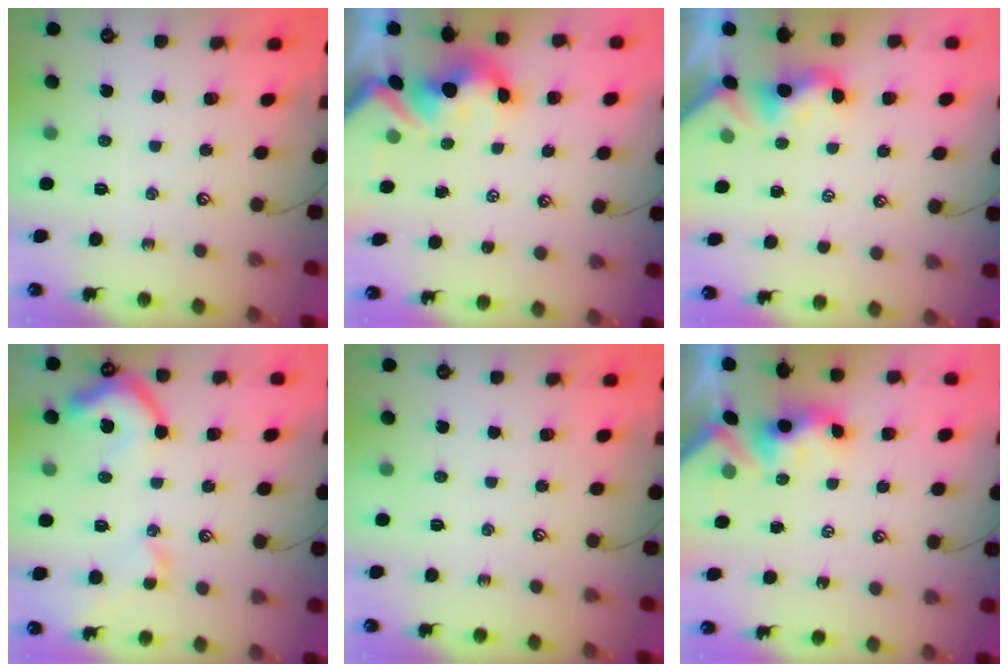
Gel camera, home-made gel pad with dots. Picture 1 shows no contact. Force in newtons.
{"total": 7.0, "press": 7.0, "slide": 1.1}
{"total": 2.0, "press": 2.0, "slide": 0.5}
{"total": 10.0, "press": 10.0, "slide": 1.3}
{"total": 0.0}
{"total": 3.2, "press": 3.2, "slide": 0.3}